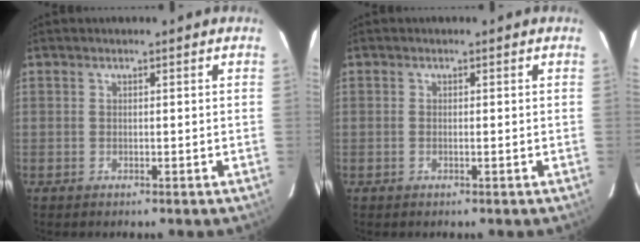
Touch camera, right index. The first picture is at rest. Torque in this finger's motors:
{"motor_torque": [-0.10, 0.13, -0.04, 0.00]}